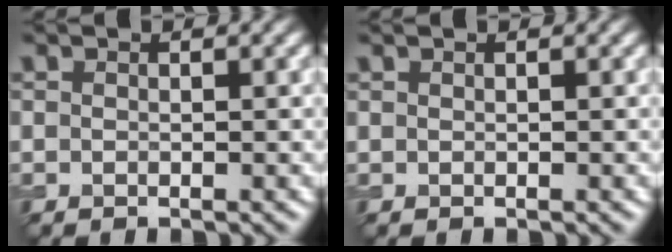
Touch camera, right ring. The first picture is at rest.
{"total": 0.0}